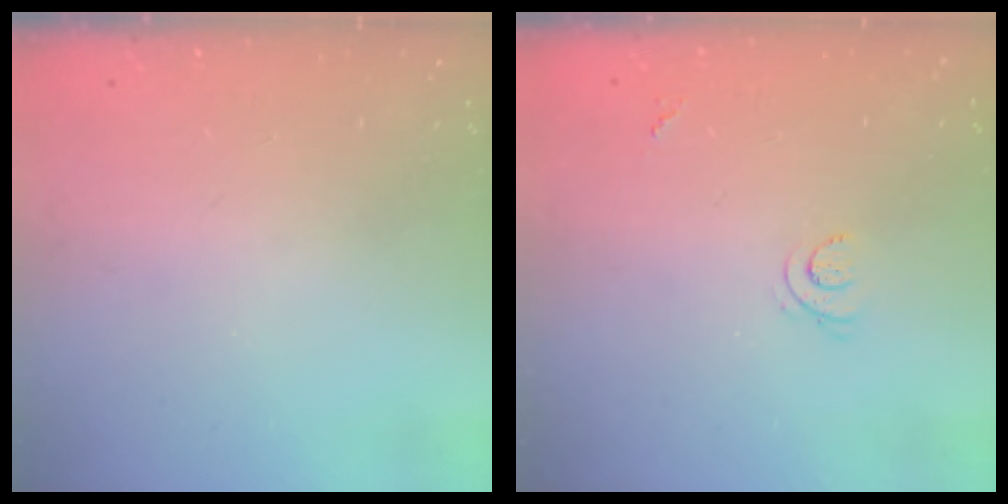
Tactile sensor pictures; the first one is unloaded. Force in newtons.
{"total": 3.7, "press": 3.6, "slide": 0.8}